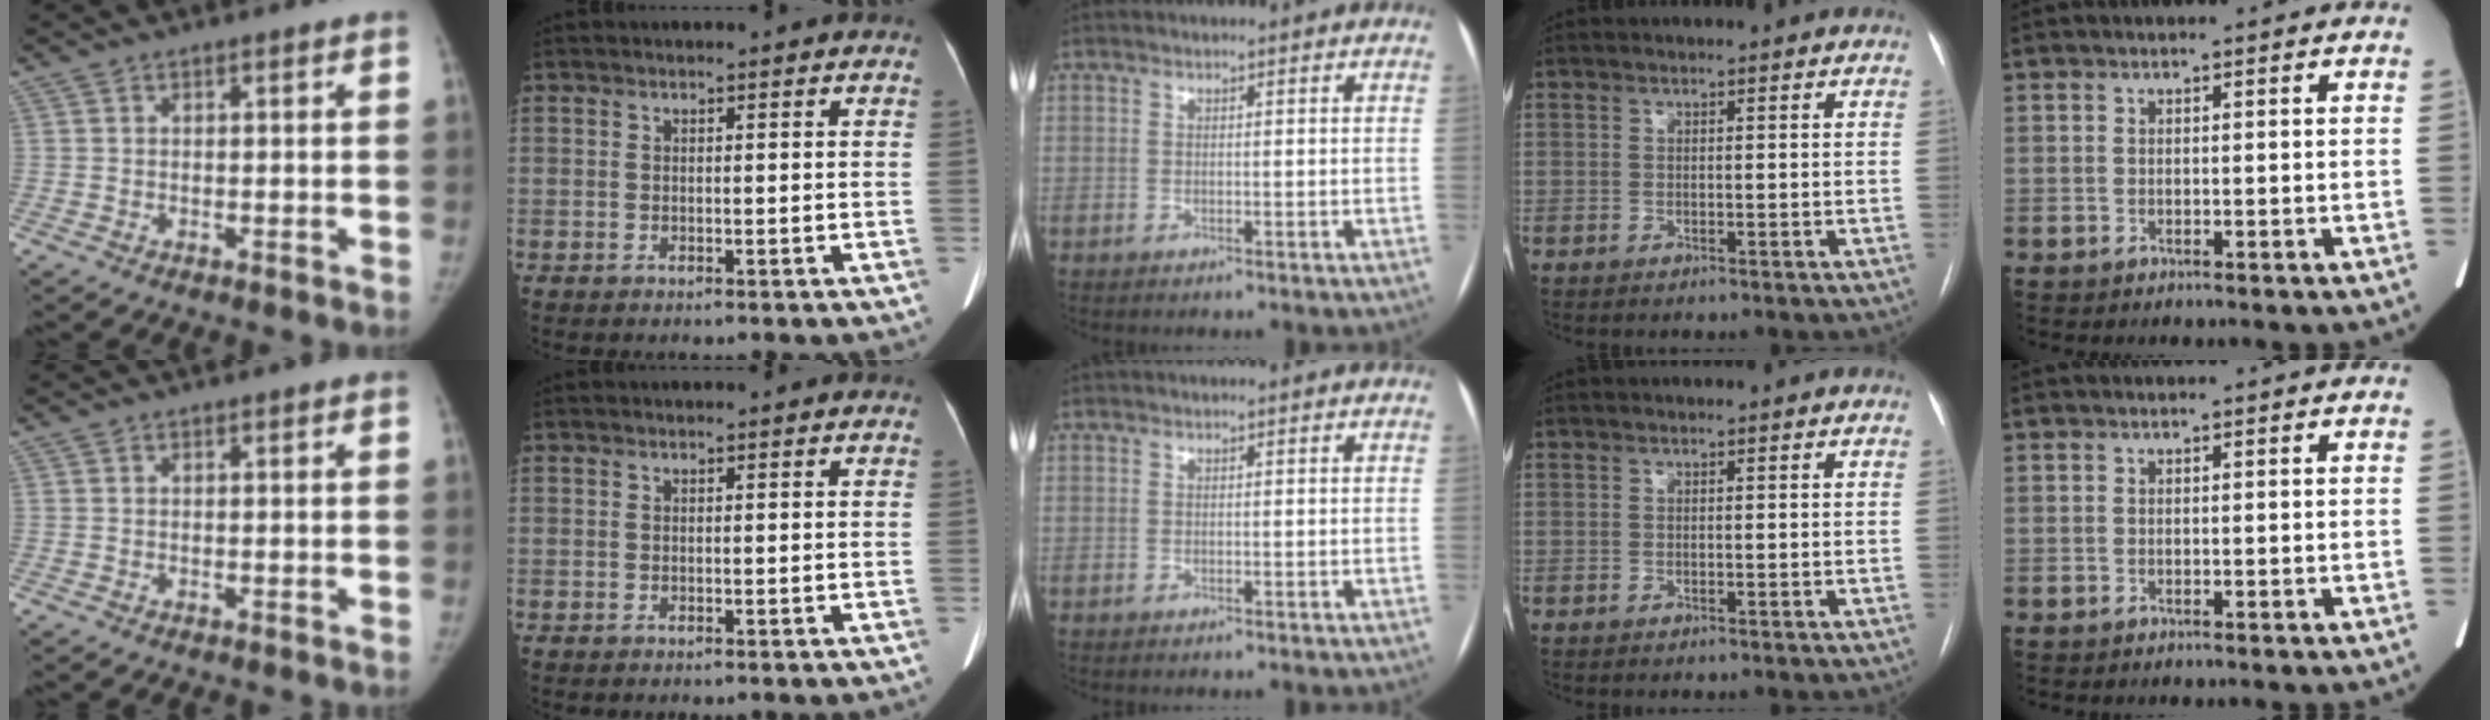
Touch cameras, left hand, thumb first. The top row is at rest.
{}